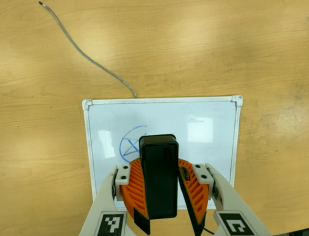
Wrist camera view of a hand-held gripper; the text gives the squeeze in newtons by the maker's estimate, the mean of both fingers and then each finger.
{"total": 7.5, "left": 8.1, "right": 6.9}